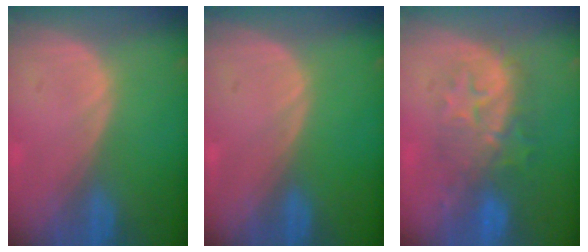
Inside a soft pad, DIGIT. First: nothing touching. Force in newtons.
{"total": 0.0}
{"total": 8.6, "press": 8.3, "slide": 2.1}